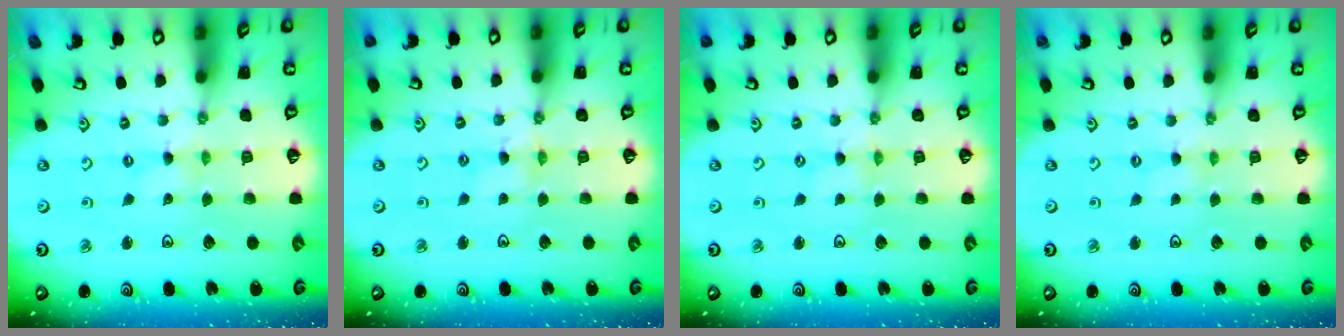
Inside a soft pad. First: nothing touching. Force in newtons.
{"total": 2.1, "press": 2.1, "slide": 0.3}
{"total": 0.0}
{"total": 1.0, "press": 1.0, "slide": 0.0}